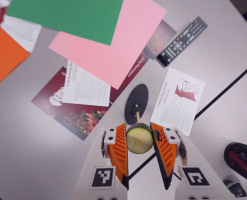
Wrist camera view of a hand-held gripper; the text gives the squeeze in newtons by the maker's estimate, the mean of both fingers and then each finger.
{"total": 10.0, "left": 10.2, "right": 9.8}